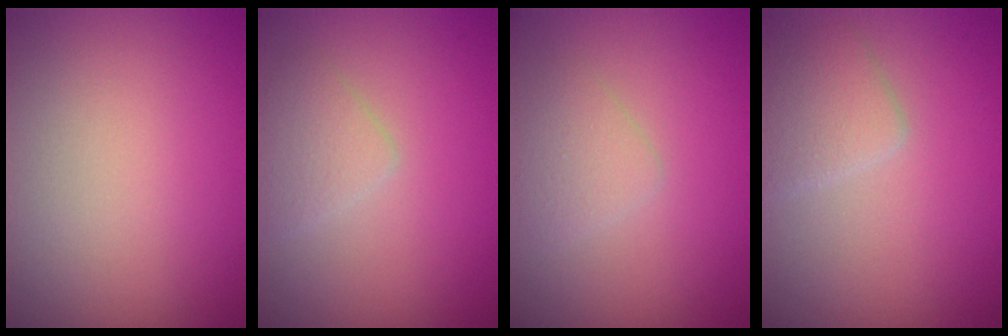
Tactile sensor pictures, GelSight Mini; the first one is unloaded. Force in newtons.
{"total": 1.8, "press": 1.8, "slide": 0.1}
{"total": 1.6, "press": 1.6, "slide": 0.1}
{"total": 2.6, "press": 2.6, "slide": 0.1}